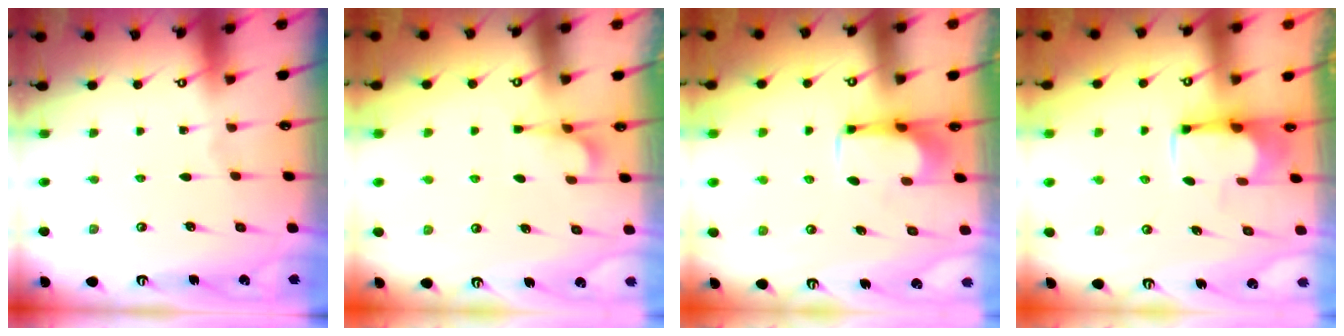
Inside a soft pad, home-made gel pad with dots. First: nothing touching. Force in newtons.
{"total": 2.4, "press": 2.2, "slide": 1.0}
{"total": 1.8, "press": 1.8, "slide": 0.2}
{"total": 1.7, "press": 1.6, "slide": 0.6}